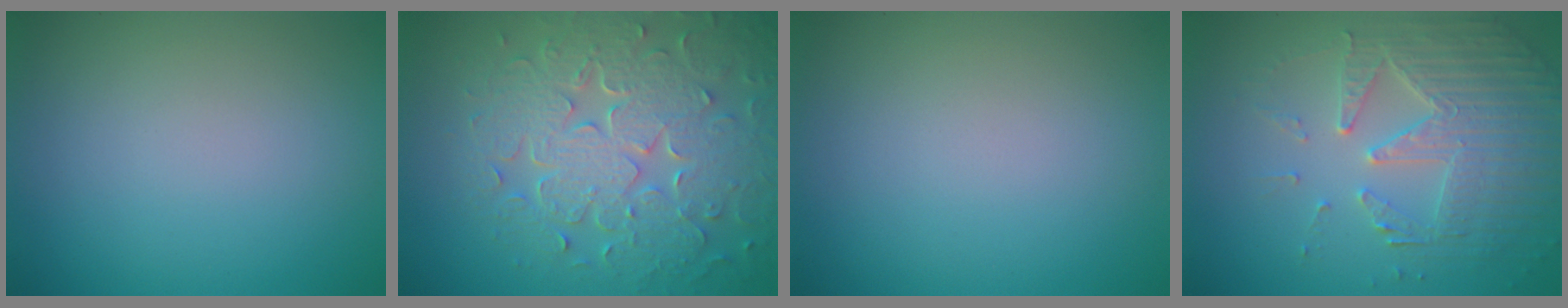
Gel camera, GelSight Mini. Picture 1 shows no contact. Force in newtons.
{"total": 8.4, "press": 6.1, "slide": 5.8}
{"total": 0.0}
{"total": 5.0, "press": 4.4, "slide": 2.4}